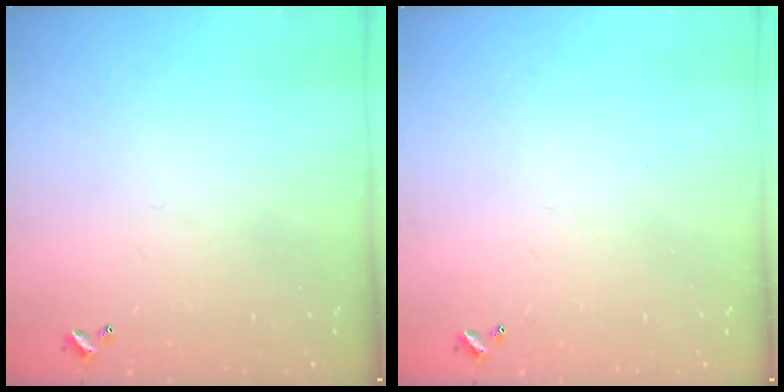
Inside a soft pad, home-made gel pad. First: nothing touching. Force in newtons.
{"total": 0.0}